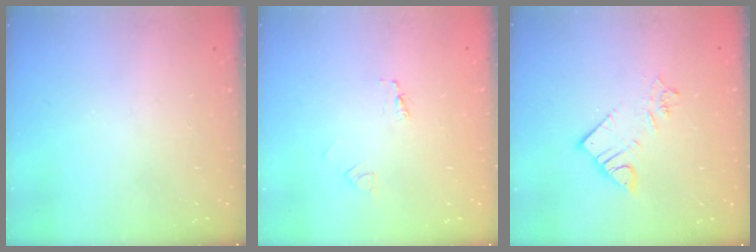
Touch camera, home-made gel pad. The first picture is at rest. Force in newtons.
{"total": 1.5, "press": 1.5, "slide": 0.1}
{"total": 7.4, "press": 7.4, "slide": 0.4}